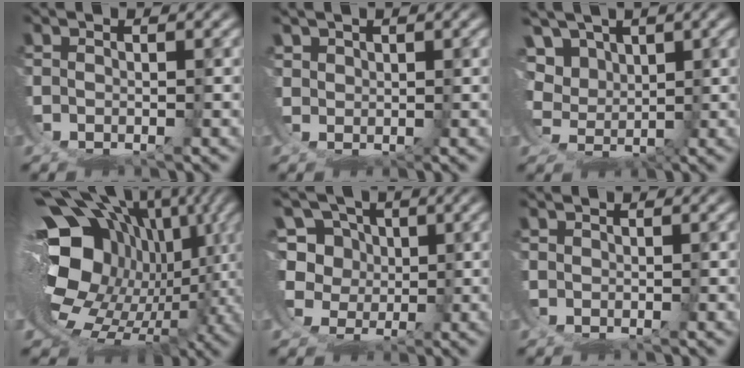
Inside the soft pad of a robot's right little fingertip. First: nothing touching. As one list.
[{"total": 1.5, "force": [1.4, 0.3, 0.3], "torque": [-0.009, -0.003, 0.037]}, {"total": 8.8, "force": [1.4, 7.5, 4.4], "torque": [-0.119, -0.038, 0.035]}, {"total": 20.9, "force": [0.1, 14.4, 15.2], "torque": [-0.242, -0.042, 0.020]}, {"total": 11.8, "force": [1.6, 10.2, 5.8], "torque": [-0.135, -0.034, 0.030]}, {"total": 0.8, "force": [0.7, -0.4, -0.1], "torque": [0.001, 0.000, 0.015]}]